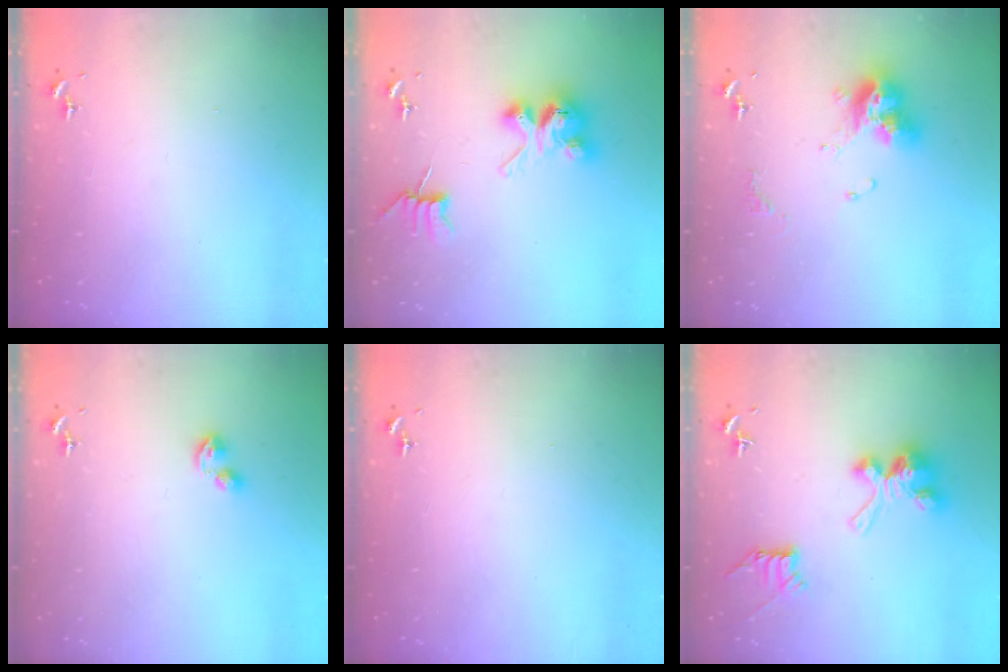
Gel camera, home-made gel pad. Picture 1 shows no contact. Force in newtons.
{"total": 9.9, "press": 9.8, "slide": 0.9}
{"total": 13.6, "press": 13.6, "slide": 1.3}
{"total": 4.4, "press": 4.3, "slide": 0.5}
{"total": 0.0}
{"total": 11.2, "press": 11.2, "slide": 0.4}